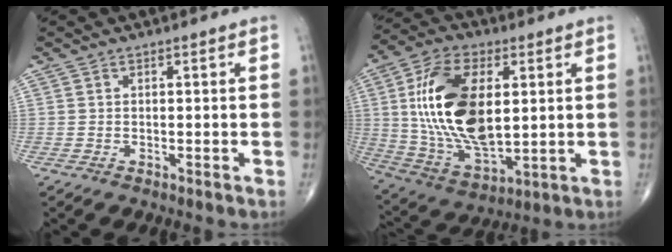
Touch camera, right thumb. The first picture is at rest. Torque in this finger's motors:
{"motor_torque": [1.10, 3.22, 2.26, 0.48, 0.72]}